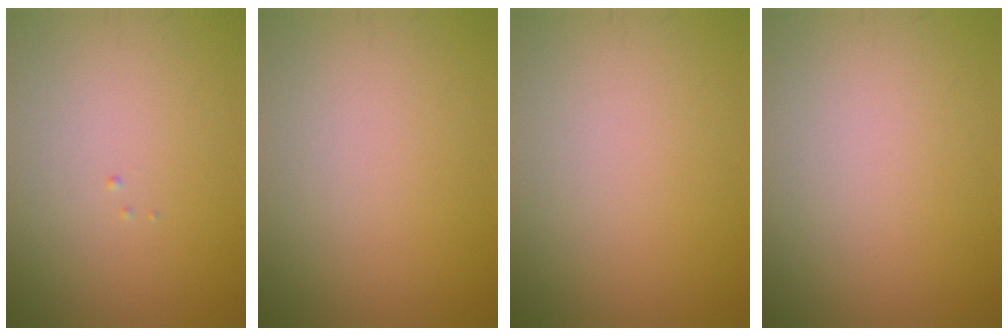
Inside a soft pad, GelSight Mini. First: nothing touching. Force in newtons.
{"total": 0.0}
{"total": 0.0}
{"total": 0.0}